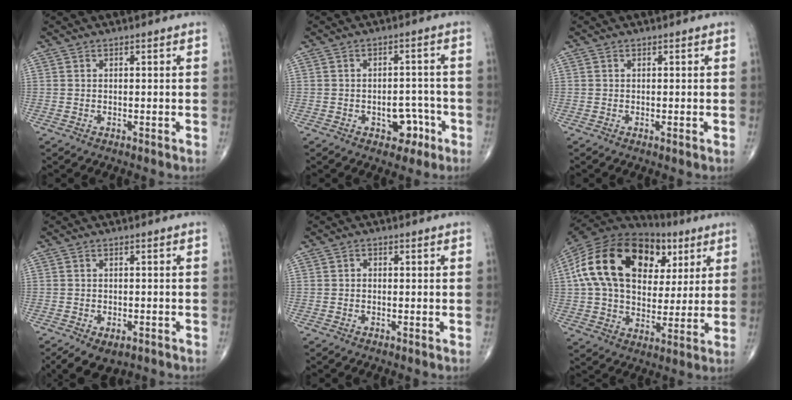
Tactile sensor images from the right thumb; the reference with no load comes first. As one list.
[{"total": 5.5, "force": [-2.7, 3.6, 3.1], "torque": [-0.011, 0.028, -0.032]}, {"total": 0.6, "force": [-0.1, 0.0, 0.5], "torque": [-0.009, -0.003, -0.003]}, {"total": 6.8, "force": [-4.1, 3.8, 3.8], "torque": [-0.053, 0.009, -0.060]}, {"total": 0.9, "force": [-0.1, 0.8, 0.5], "torque": [-0.002, 0.004, -0.006]}, {"total": 27.1, "force": [8.4, 17.6, 18.9], "torque": [-0.334, 0.031, 0.142]}]